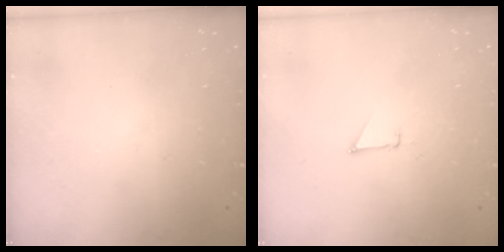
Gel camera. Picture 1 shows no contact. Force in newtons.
{"total": 0.8, "press": 0.8, "slide": 0.1}